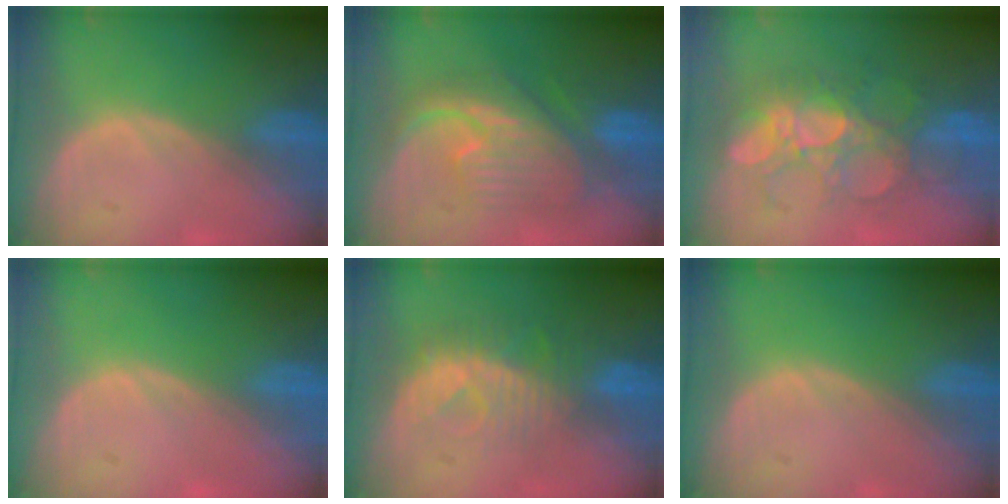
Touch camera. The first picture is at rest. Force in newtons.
{"total": 9.0, "press": 8.9, "slide": 0.5}
{"total": 8.9, "press": 8.8, "slide": 1.7}
{"total": 0.0}
{"total": 8.1, "press": 7.5, "slide": 3.1}
{"total": 0.0}